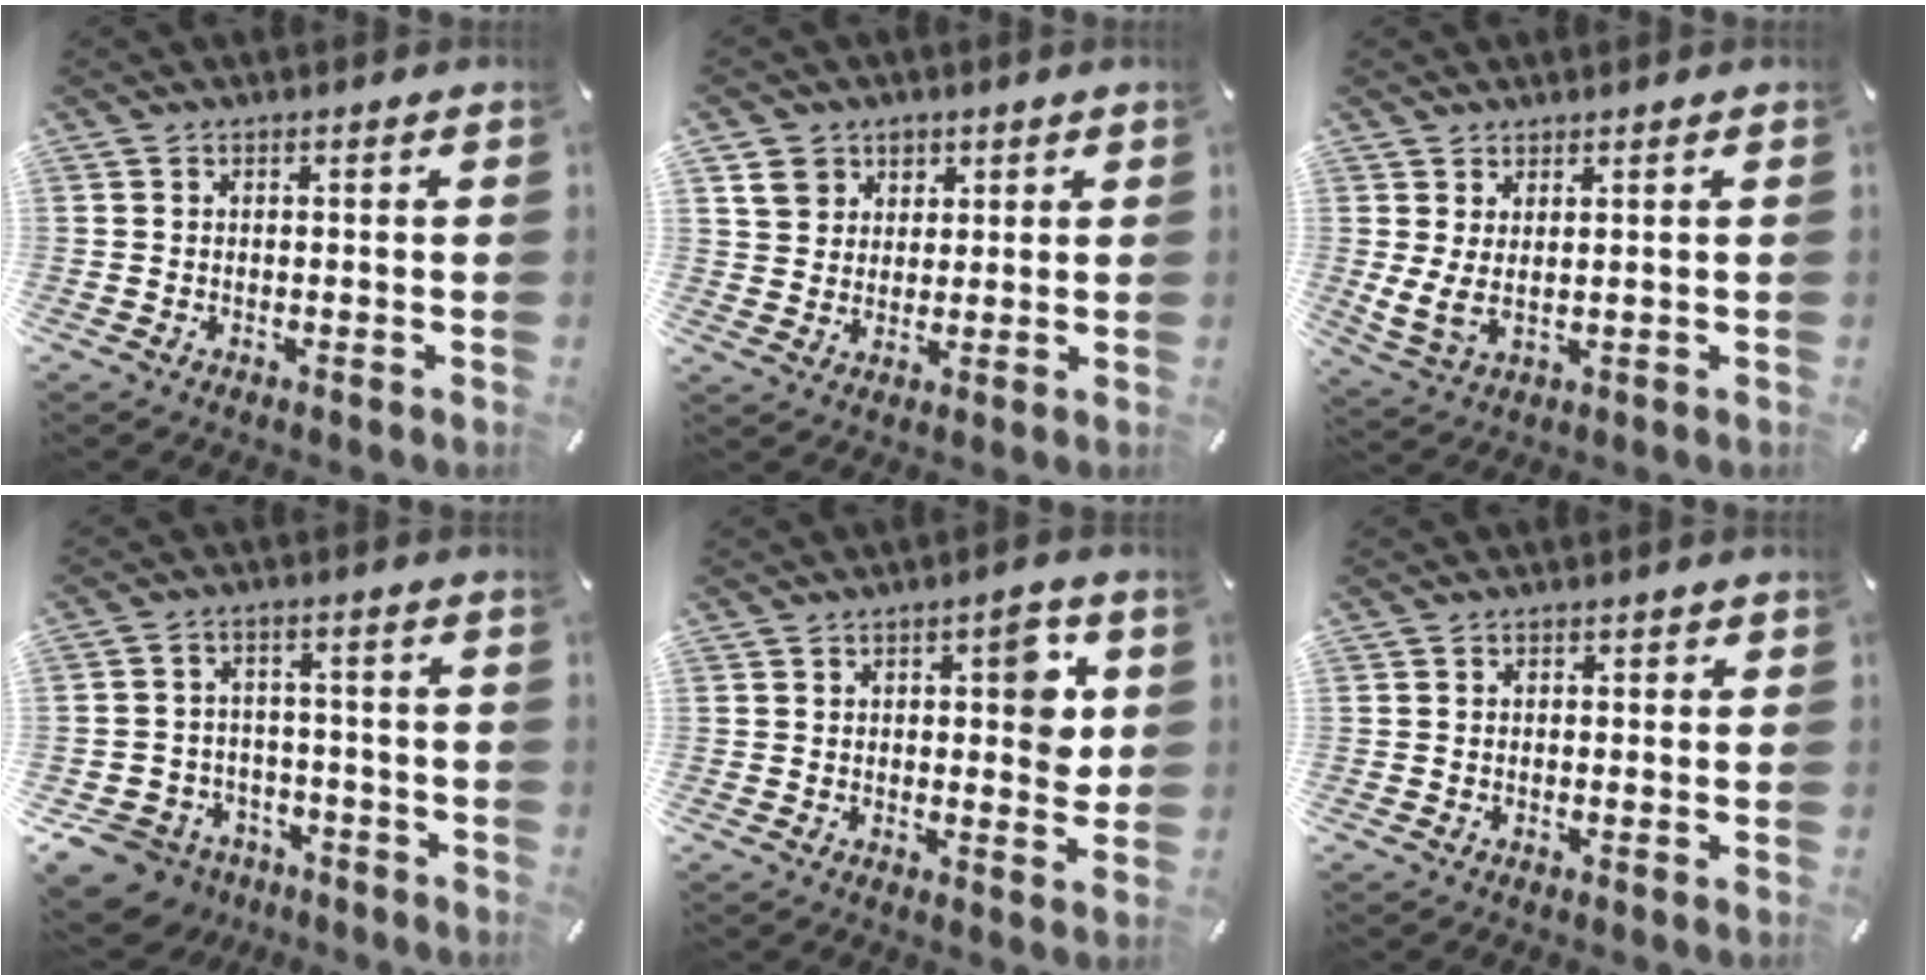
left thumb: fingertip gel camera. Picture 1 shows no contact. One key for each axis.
{"total": 6.9, "fx": 3.2, "fy": 6.0, "fz": 1.1, "tx": -0.021, "ty": -0.004, "tz": 0.061}
{"total": 4.7, "fx": 2.1, "fy": 2.2, "fz": 3.6, "tx": -0.093, "ty": -0.016, "tz": 0.038}
{"total": 9.3, "fx": -6.2, "fy": 6.5, "fz": 2.1, "tx": -0.054, "ty": 0.044, "tz": -0.113}
{"total": 8.5, "fx": 2.3, "fy": 4.1, "fz": 7.1, "tx": -0.079, "ty": -0.010, "tz": 0.030}
{"total": 0.9, "fx": -0.3, "fy": 0.8, "fz": 0.4, "tx": -0.006, "ty": 0.004, "tz": -0.007}